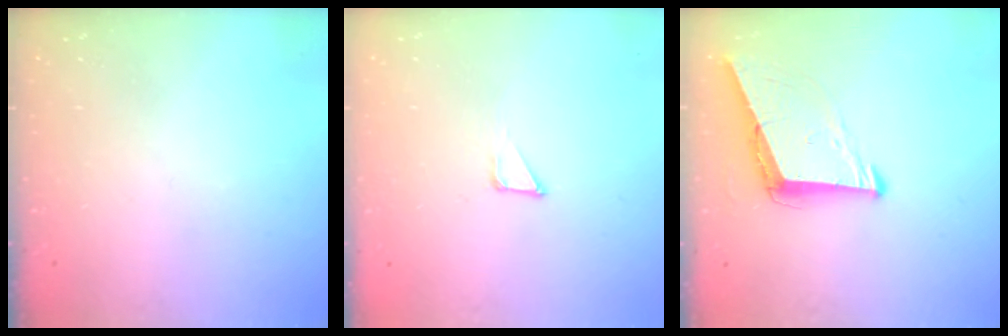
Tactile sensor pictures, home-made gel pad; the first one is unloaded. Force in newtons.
{"total": 1.2, "press": 1.2, "slide": 0.0}
{"total": 7.4, "press": 7.3, "slide": 1.4}